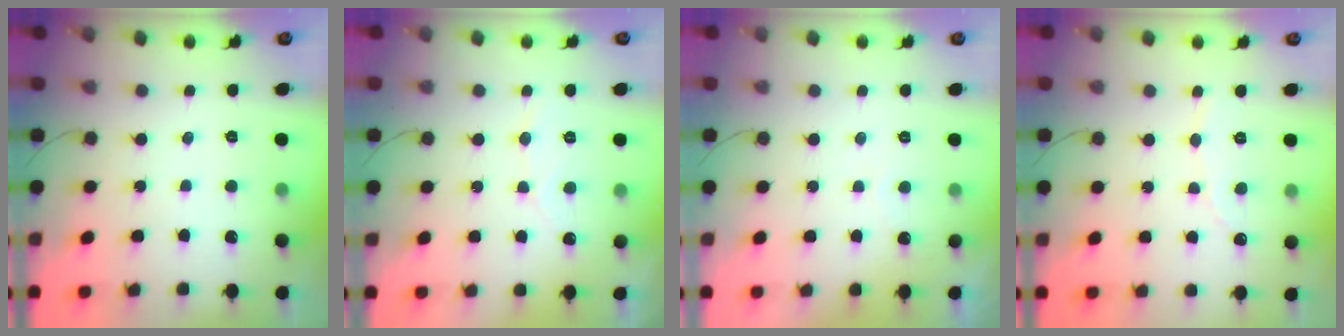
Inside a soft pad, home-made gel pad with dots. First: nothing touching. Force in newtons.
{"total": 3.7, "press": 3.7, "slide": 0.3}
{"total": 1.8, "press": 1.8, "slide": 0.1}
{"total": 2.5, "press": 2.5, "slide": 0.1}